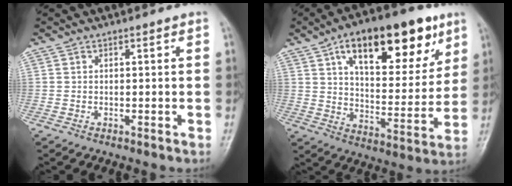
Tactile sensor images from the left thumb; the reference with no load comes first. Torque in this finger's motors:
{"motor_torque": [2.33, 2.25, 1.83, -0.94, 0.49]}